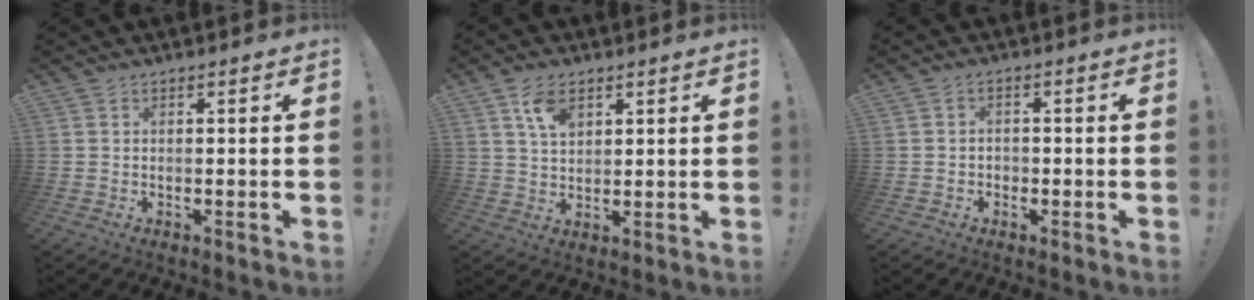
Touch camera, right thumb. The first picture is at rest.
{"total": 7.4, "force": [4.1, 4.7, 3.9], "torque": [-0.055, -0.013, 0.075]}
{"total": 2.2, "force": [-1.0, 1.7, 1.0], "torque": [-0.016, 0.006, -0.018]}